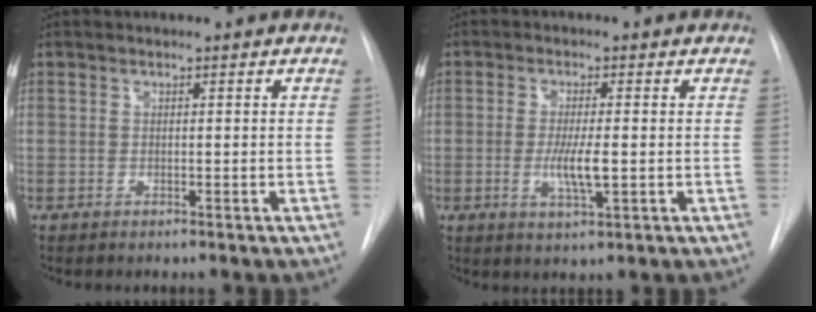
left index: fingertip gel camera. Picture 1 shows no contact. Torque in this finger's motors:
{"motor_torque": [0.87, -0.03, 0.41, 0.12]}